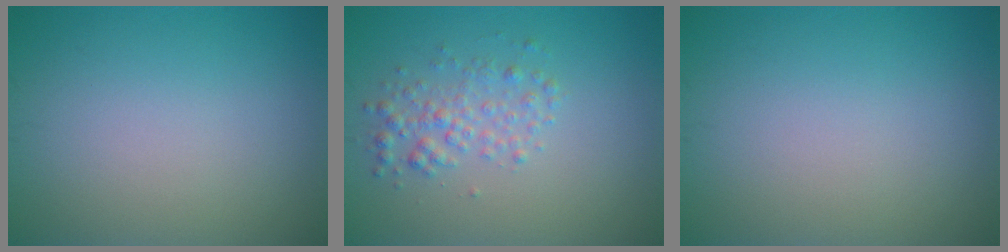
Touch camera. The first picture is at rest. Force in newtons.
{"total": 2.3, "press": 2.3, "slide": 0.1}
{"total": 0.0}